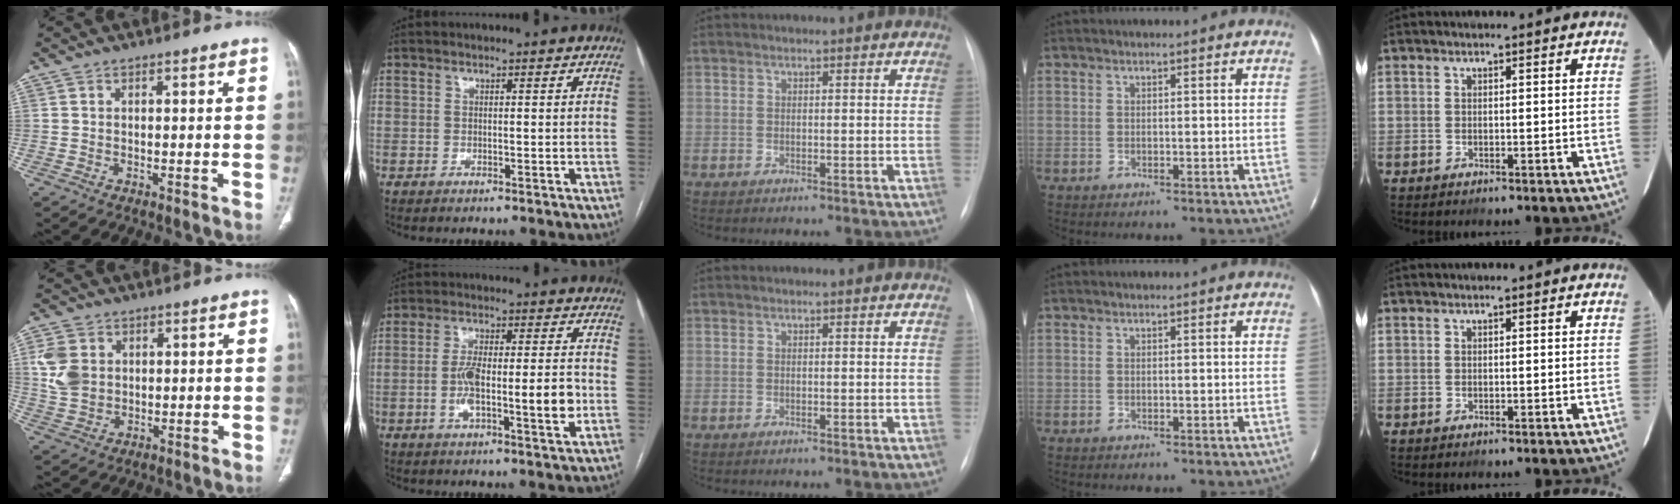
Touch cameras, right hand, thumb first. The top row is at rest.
{"thumb": {"total": 7.7, "force": [1.9, 6.1, 4.3], "torque": [-0.078, -0.004, 0.043]}, "index": {"total": 10.8, "force": [-2.0, 2.2, 10.4], "torque": [-0.179, 0.013, -0.031]}}